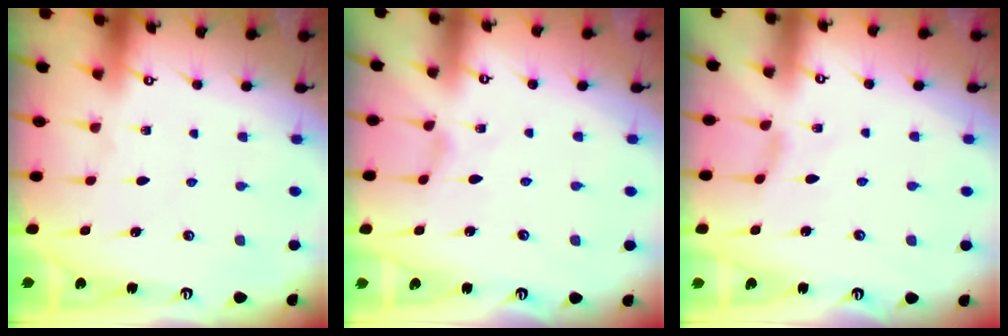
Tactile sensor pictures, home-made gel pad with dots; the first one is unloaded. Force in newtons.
{"total": 0.0}
{"total": 0.0}